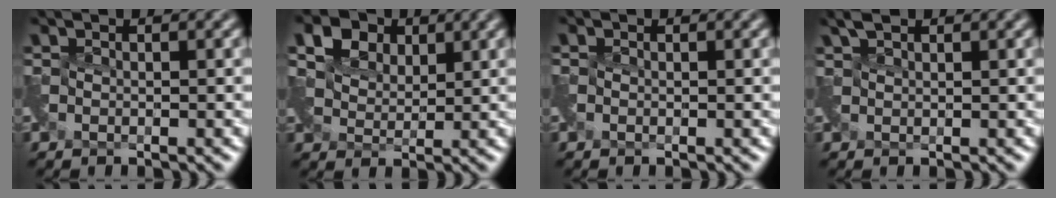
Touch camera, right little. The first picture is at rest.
{"total": 6.4, "force": [4.4, 3.7, 2.9], "torque": [-0.071, 0.010, 0.071]}
{"total": 0.0}
{"total": 1.7, "force": [1.5, 0.3, 0.6], "torque": [-0.016, 0.009, 0.032]}